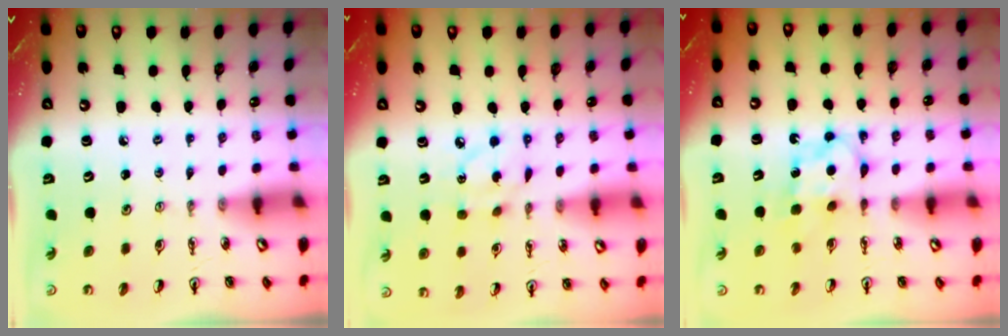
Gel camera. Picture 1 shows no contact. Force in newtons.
{"total": 5.4, "press": 5.4, "slide": 0.3}
{"total": 6.5, "press": 6.5, "slide": 0.3}